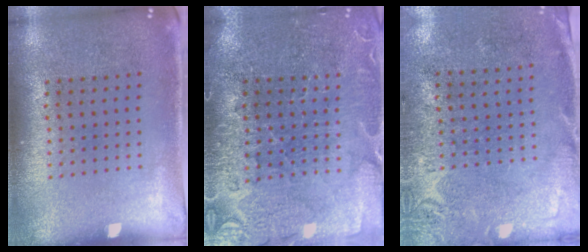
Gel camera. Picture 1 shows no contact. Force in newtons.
{"total": 3.5, "press": 3.4, "slide": 0.9}
{"total": 2.7, "press": 2.3, "slide": 1.5}